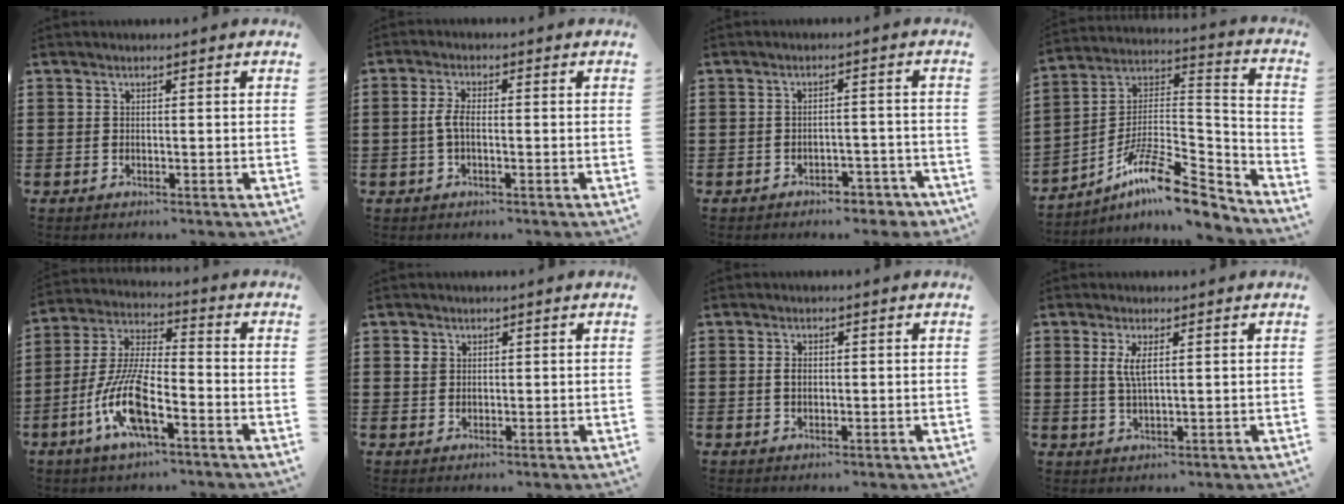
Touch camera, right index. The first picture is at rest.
{"total": 3.2, "force": [-0.5, 1.3, 2.9], "torque": [-0.076, -0.005, -0.016]}
{"total": 3.0, "force": [-2.8, 0.8, 0.5], "torque": [-0.012, 0.005, -0.058]}
{"total": 13.3, "force": [-9.7, 3.2, 8.5], "torque": [-0.152, 0.025, -0.182]}
{"total": 11.0, "force": [-4.8, 3.5, 9.3], "torque": [-0.219, -0.007, -0.096]}
{"total": 1.7, "force": [0.8, 1.4, 0.6], "torque": [-0.014, 0.007, 0.015]}
{"total": 1.7, "force": [0.1, 1.1, 1.3], "torque": [-0.028, 0.007, 0.001]}
{"total": 3.4, "force": [1.0, 0.9, 3.1], "torque": [-0.065, 0.004, 0.016]}